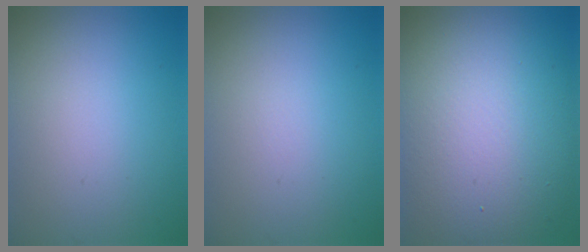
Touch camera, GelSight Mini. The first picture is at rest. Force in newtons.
{"total": 0.0}
{"total": 14.4, "press": 14.4, "slide": 0.7}